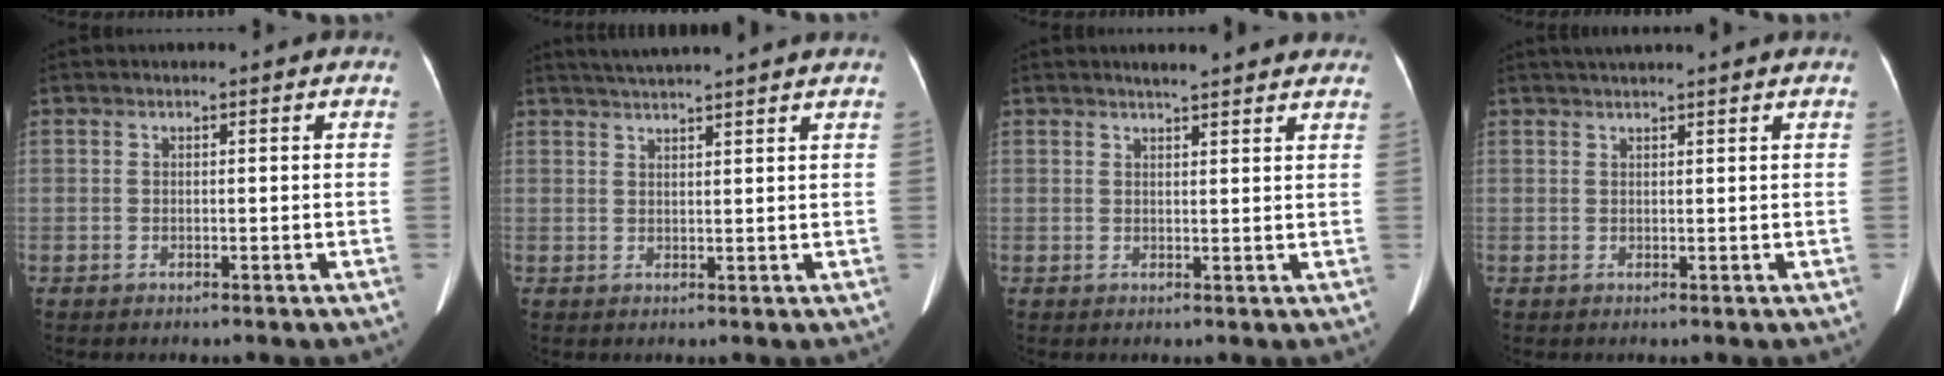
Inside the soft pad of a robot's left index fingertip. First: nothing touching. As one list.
[{"total": 7.8, "force": [7.0, -0.9, 3.3], "torque": [-0.054, 0.030, 0.096]}, {"total": 7.5, "force": [6.7, 1.0, 3.4], "torque": [-0.039, 0.015, 0.073]}, {"total": 5.4, "force": [4.8, -0.5, 2.4], "torque": [-0.031, 0.031, 0.064]}]